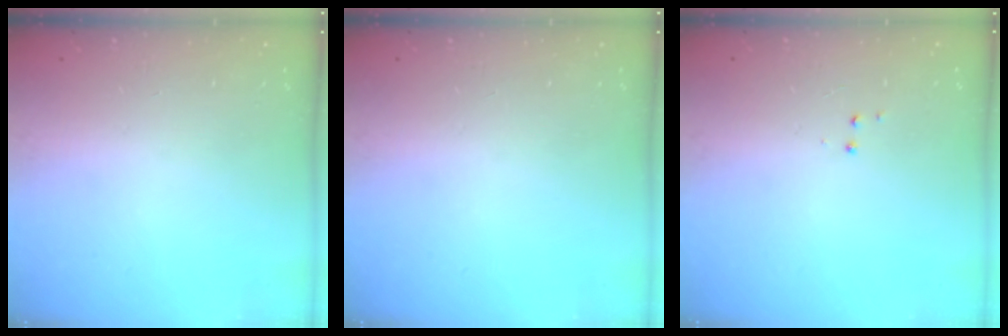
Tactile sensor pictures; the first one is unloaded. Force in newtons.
{"total": 0.0}
{"total": 2.9, "press": 2.8, "slide": 0.4}